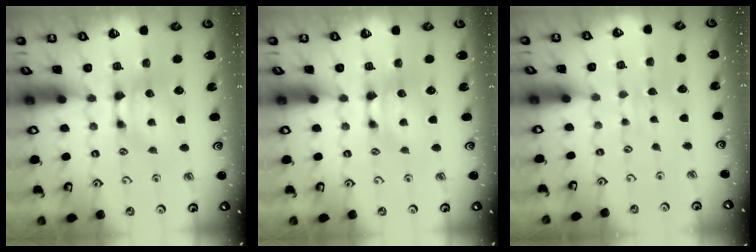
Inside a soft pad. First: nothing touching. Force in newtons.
{"total": 0.0}
{"total": 3.9, "press": 3.9, "slide": 0.4}